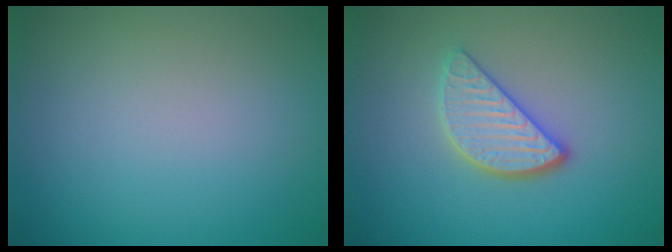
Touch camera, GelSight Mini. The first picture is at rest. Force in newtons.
{"total": 3.5, "press": 2.9, "slide": 2.0}